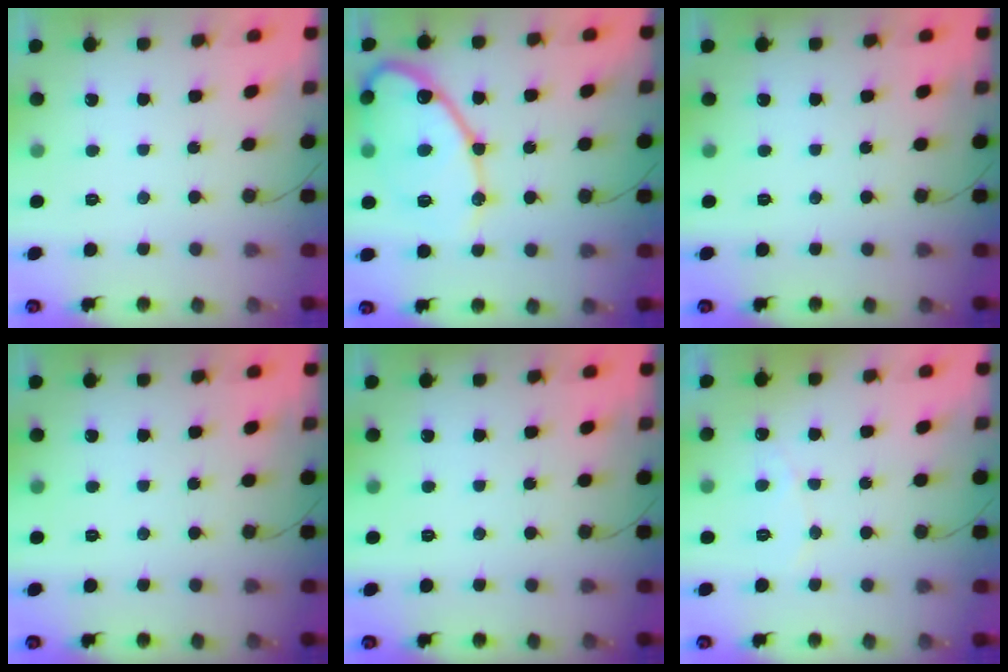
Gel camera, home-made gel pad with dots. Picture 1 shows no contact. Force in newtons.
{"total": 16.3, "press": 16.2, "slide": 1.6}
{"total": 0.0}
{"total": 0.0}
{"total": 0.0}
{"total": 4.5, "press": 4.5, "slide": 0.3}